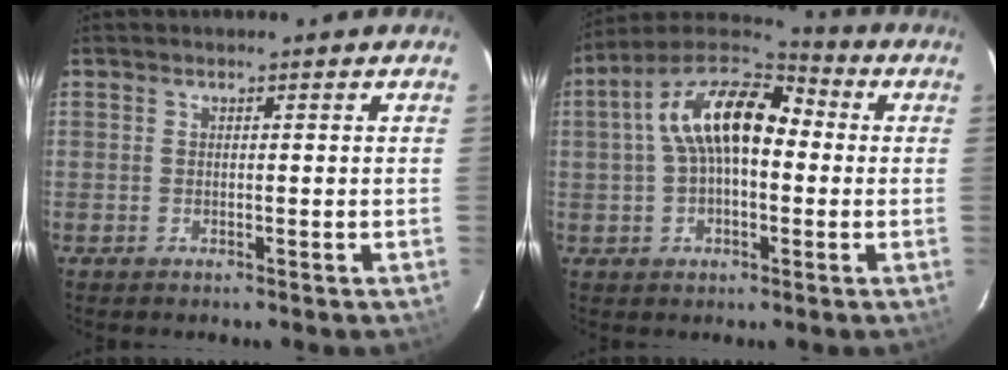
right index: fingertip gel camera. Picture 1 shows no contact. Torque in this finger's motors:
{"motor_torque": [1.86, 0.03, 0.66, 0.21]}